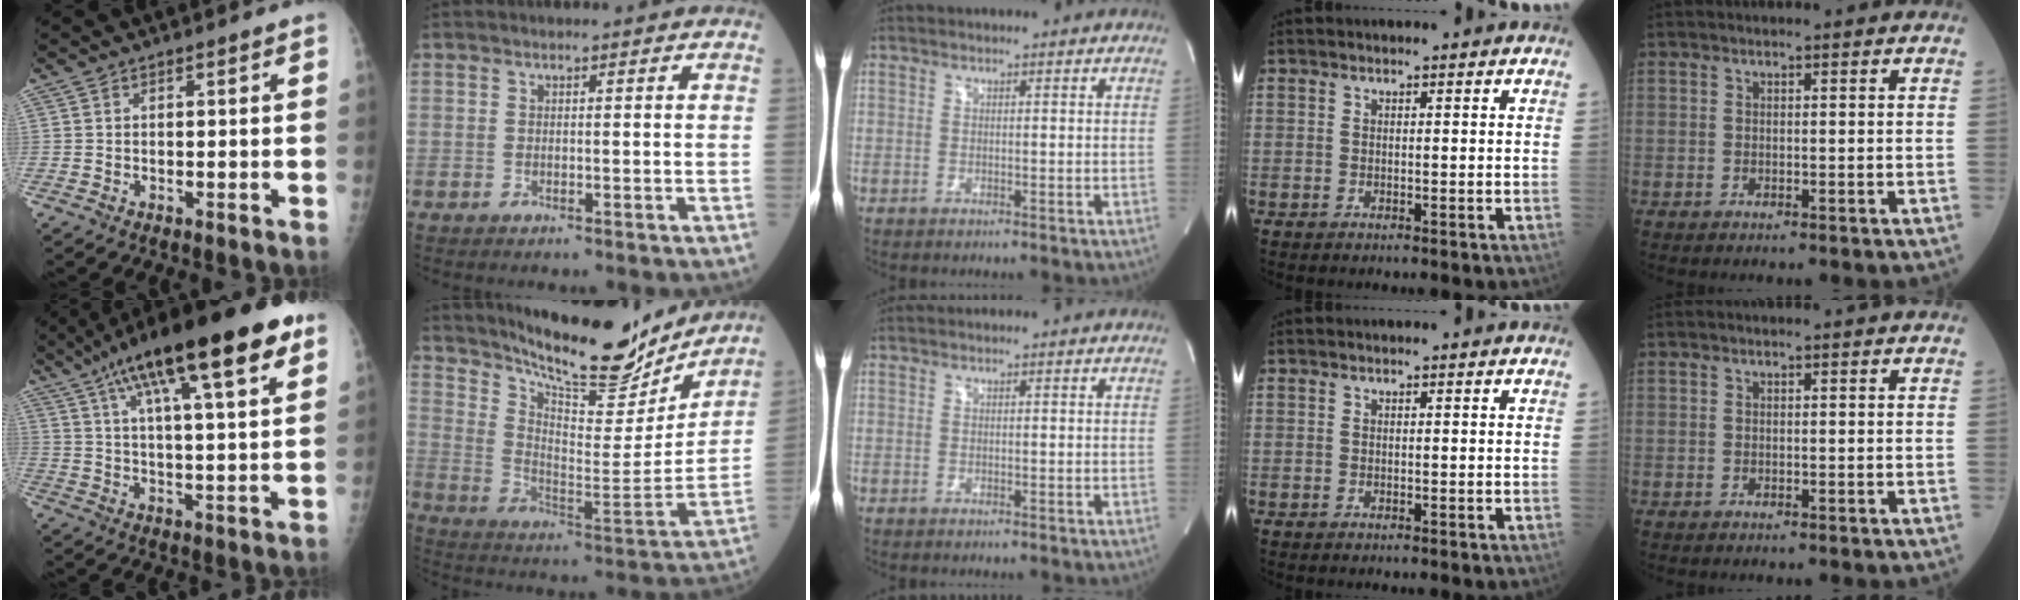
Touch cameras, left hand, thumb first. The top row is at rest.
{"thumb": {"total": 22.8, "force": [12.0, 5.6, 18.6], "torque": [-0.288, -0.003, 0.185]}, "index": {"total": 20.5, "force": [18.2, 4.0, 8.5], "torque": [-0.146, -0.029, 0.276]}}